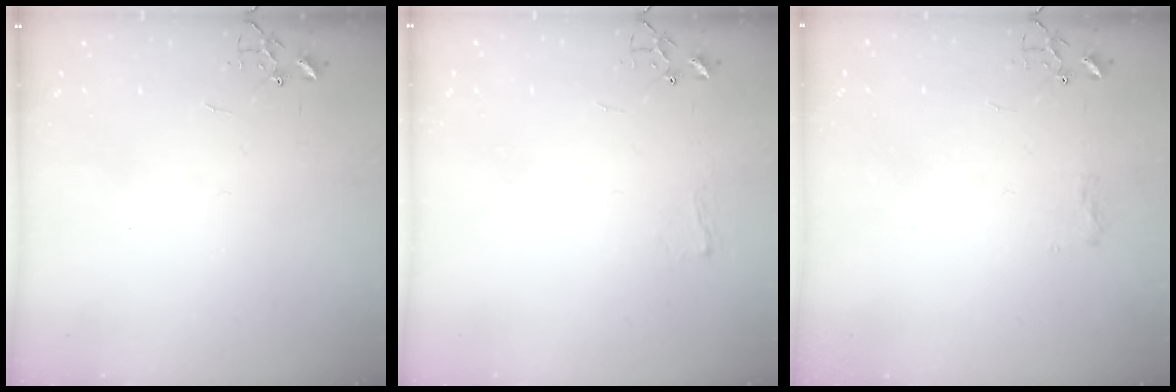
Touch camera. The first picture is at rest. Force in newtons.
{"total": 6.3, "press": 6.3, "slide": 0.7}
{"total": 6.4, "press": 6.4, "slide": 0.1}